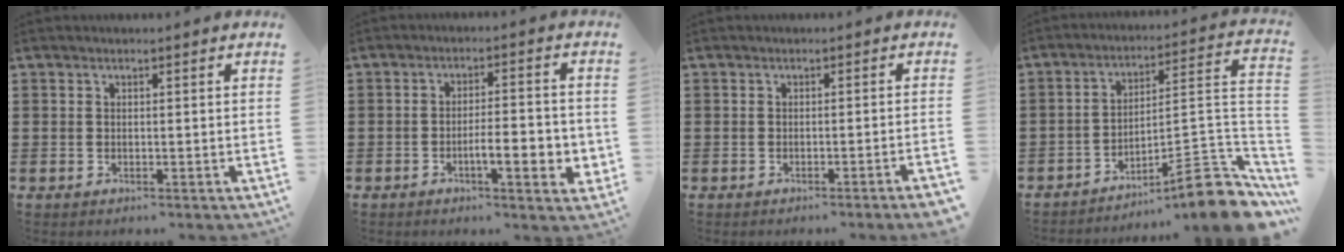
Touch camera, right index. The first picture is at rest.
{"total": 6.3, "force": [-1.9, 1.8, 5.7], "torque": [-0.080, -0.005, -0.035]}
{"total": 1.4, "force": [-1.0, -0.3, 0.9], "torque": [-0.016, -0.002, -0.019]}
{"total": 10.2, "force": [-7.3, 1.5, 7.0], "torque": [-0.094, 0.005, -0.138]}